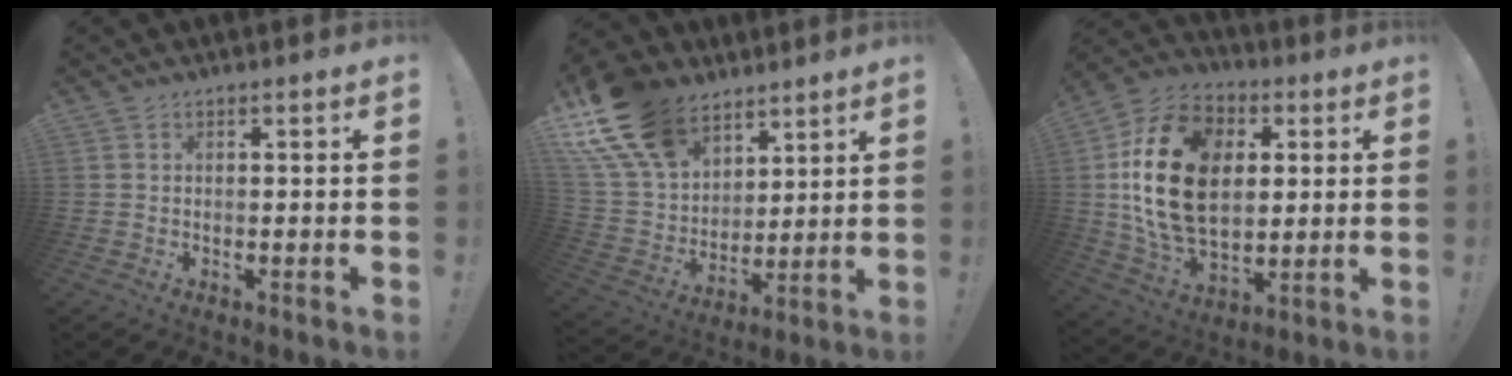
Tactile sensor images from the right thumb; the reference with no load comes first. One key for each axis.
{"total": 21.2, "fx": 13.2, "fy": 13.3, "fz": 9.8, "tx": -0.201, "ty": -0.075, "tz": 0.264}
{"total": 25.6, "fx": 4.1, "fy": 17.4, "fz": 18.2, "tx": -0.346, "ty": -0.004, "tz": 0.078}